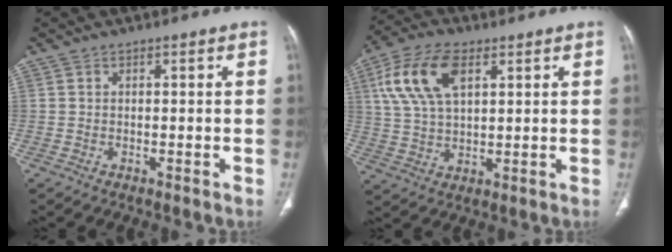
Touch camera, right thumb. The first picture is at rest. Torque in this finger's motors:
{"motor_torque": [0.05, 0.55, 1.30, 0.21, 0.36]}